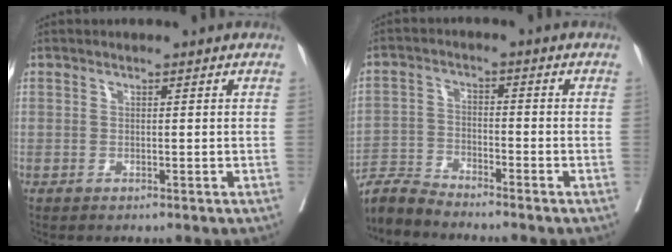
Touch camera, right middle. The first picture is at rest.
{"total": 5.1, "force": [-5.1, -0.4, -0.1], "torque": [0.002, -0.010, -0.098]}